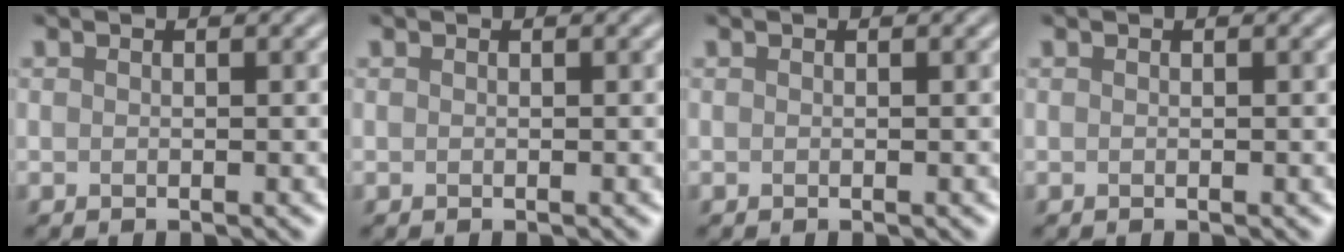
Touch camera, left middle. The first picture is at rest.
{"total": 0.0}
{"total": 0.0}
{"total": 0.0}